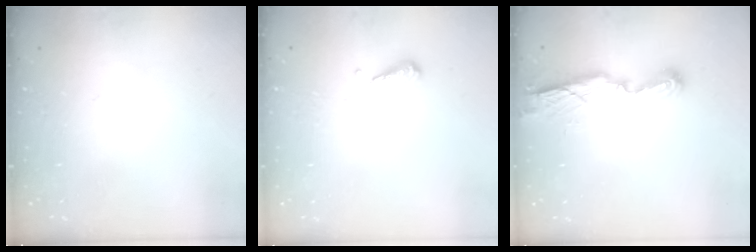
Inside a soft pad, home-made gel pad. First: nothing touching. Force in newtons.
{"total": 4.9, "press": 4.9, "slide": 0.5}
{"total": 7.7, "press": 7.7, "slide": 0.2}